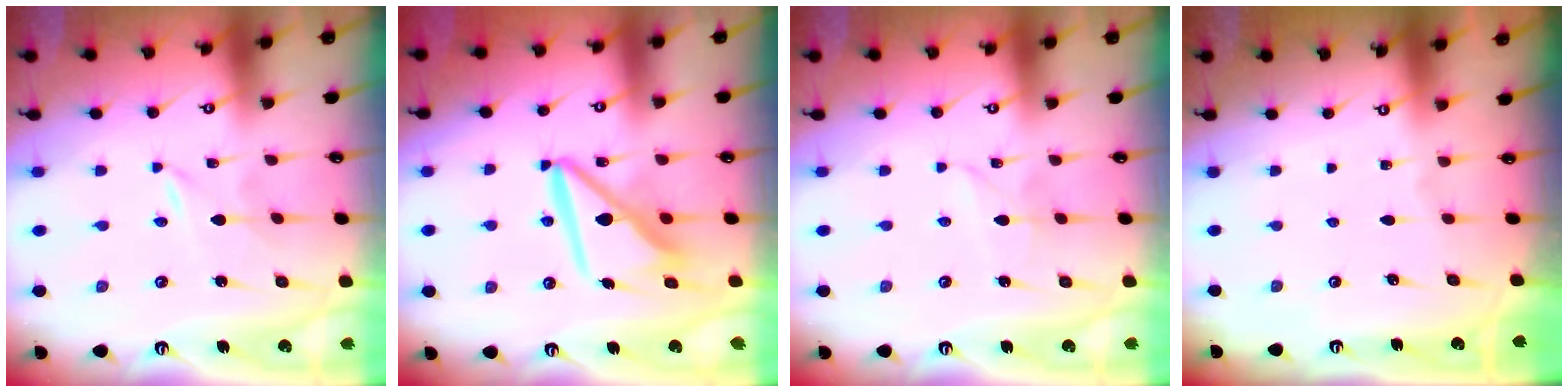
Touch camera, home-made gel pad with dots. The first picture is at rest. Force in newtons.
{"total": 12.0, "press": 11.9, "slide": 1.5}
{"total": 2.5, "press": 2.5, "slide": 0.2}
{"total": 0.0}